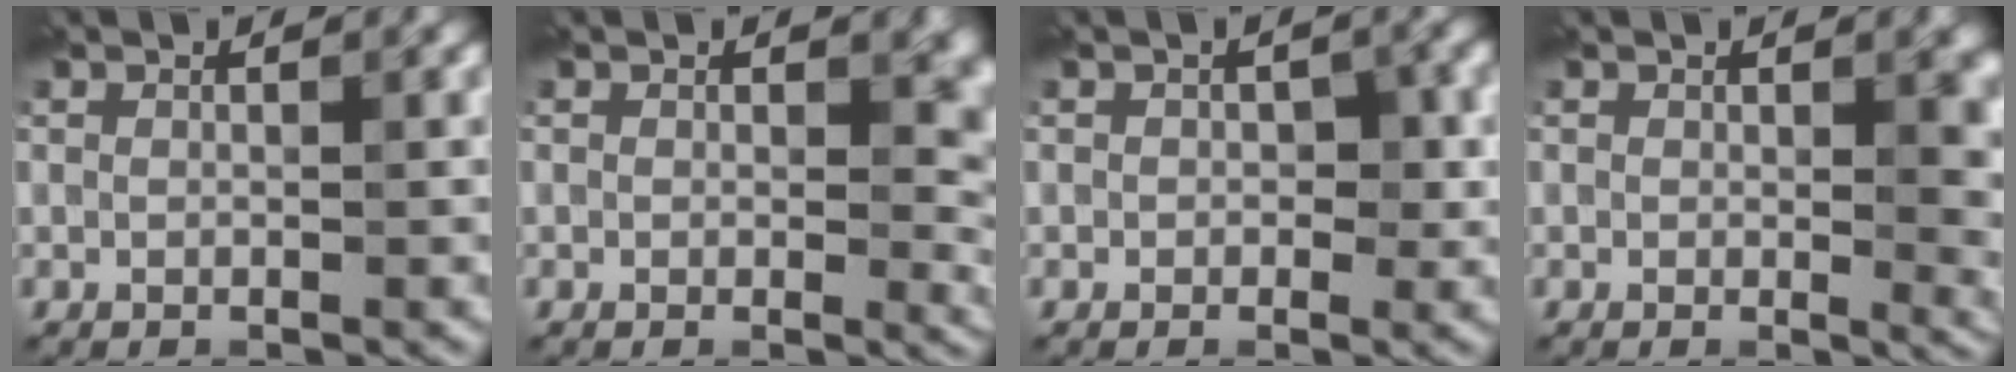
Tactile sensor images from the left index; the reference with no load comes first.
{"total": 4.2, "force": [0.9, 2.5, 3.3], "torque": [-0.025, -0.006, 0.009]}
{"total": 2.1, "force": [0.1, 1.4, 1.5], "torque": [-0.018, -0.002, -0.002]}
{"total": 4.6, "force": [0.7, 1.8, 4.2], "torque": [-0.036, -0.003, 0.011]}